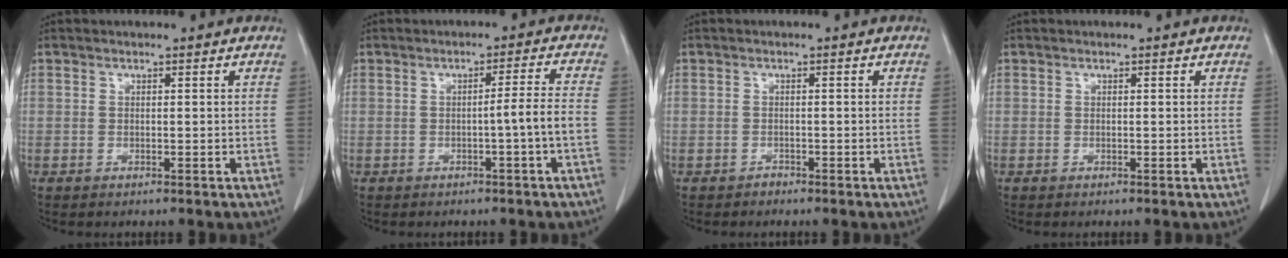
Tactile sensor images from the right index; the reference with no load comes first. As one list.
[{"total": 3.9, "force": [-1.4, -1.2, 3.5], "torque": [-0.050, 0.004, -0.022]}, {"total": 0.7, "force": [-0.6, 0.3, -0.1], "torque": [0.001, 0.001, -0.013]}, {"total": 0.0}]